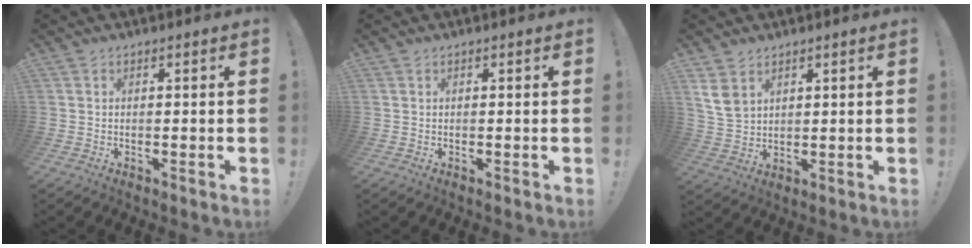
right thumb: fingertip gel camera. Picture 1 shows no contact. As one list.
[{"total": 0.0}, {"total": 7.0, "force": [3.5, 4.7, 3.9], "torque": [-0.079, -0.007, 0.073]}]